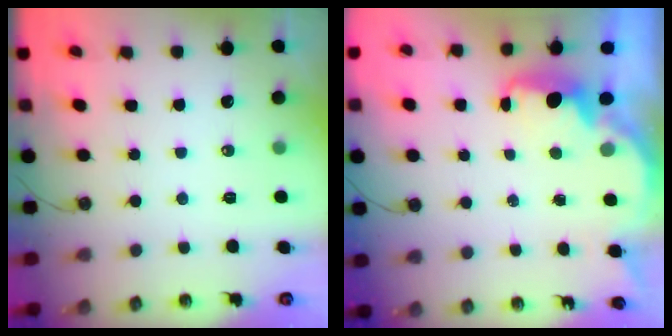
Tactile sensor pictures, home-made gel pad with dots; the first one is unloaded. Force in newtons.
{"total": 2.3, "press": 2.3, "slide": 0.4}